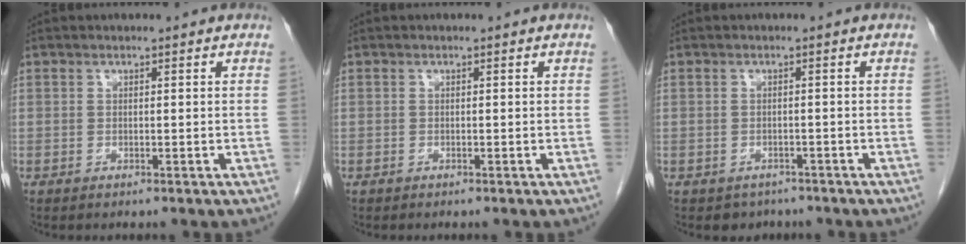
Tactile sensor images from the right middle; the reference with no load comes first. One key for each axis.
{"total": 0.0}
{"total": 2.9, "fx": -2.2, "fy": 1.8, "fz": 0.1, "tx": -0.008, "ty": 0.006, "tz": -0.031}